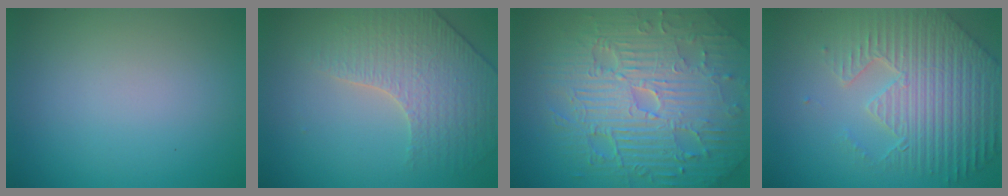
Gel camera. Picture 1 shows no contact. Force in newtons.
{"total": 3.8, "press": 3.6, "slide": 1.2}
{"total": 11.6, "press": 7.5, "slide": 8.8}
{"total": 7.8, "press": 5.8, "slide": 5.2}